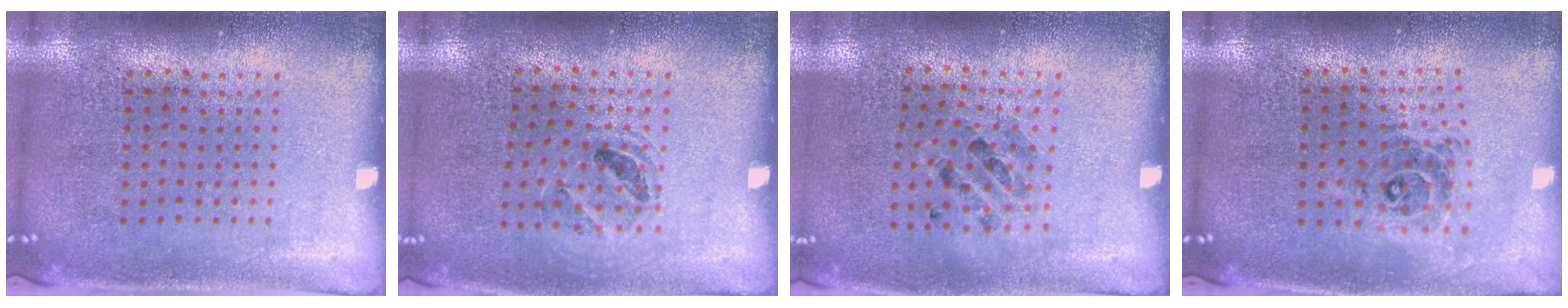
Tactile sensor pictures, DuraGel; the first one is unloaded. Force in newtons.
{"total": 1.0, "press": 1.0, "slide": 0.1}
{"total": 0.8, "press": 0.8, "slide": 0.3}
{"total": 0.7, "press": 0.7, "slide": 0.2}